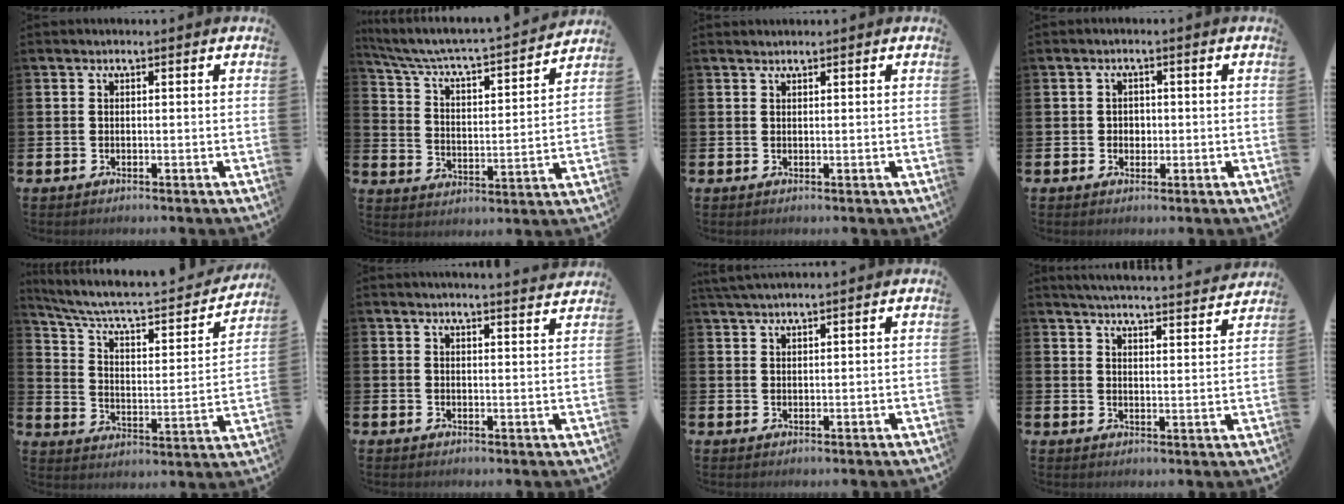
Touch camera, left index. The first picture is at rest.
{"total": 5.7, "force": [5.3, 0.6, 2.0], "torque": [-0.070, -0.049, 0.081]}
{"total": 0.8, "force": [0.8, 0.1, 0.0], "torque": [0.008, -0.002, 0.012]}
{"total": 1.6, "force": [0.0, 1.5, 0.5], "torque": [0.004, 0.003, -0.007]}
{"total": 7.7, "force": [6.3, 2.2, 3.9], "torque": [-0.110, -0.043, 0.101]}
{"total": 2.9, "force": [2.9, -0.4, 0.0], "torque": [0.002, -0.022, 0.051]}
{"total": 2.1, "force": [2.1, -0.1, 0.5], "torque": [-0.020, 0.000, 0.040]}
{"total": 5.0, "force": [5.0, -0.1, 0.7], "torque": [-0.026, -0.038, 0.086]}